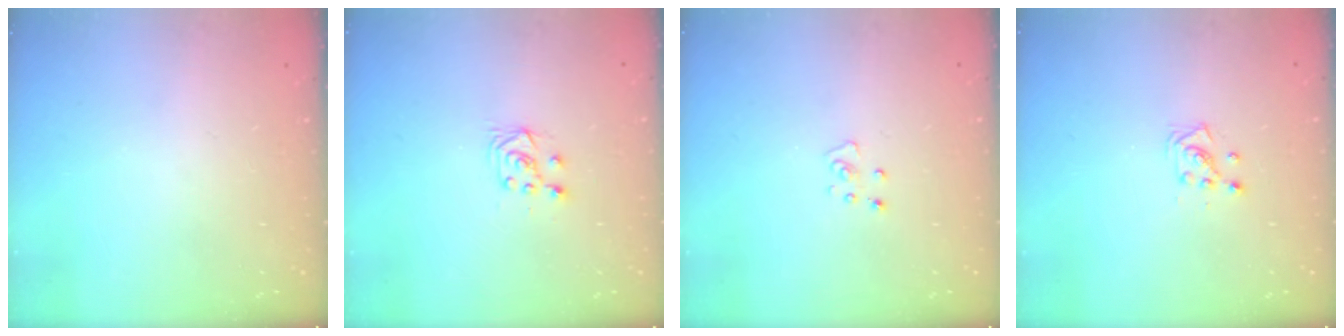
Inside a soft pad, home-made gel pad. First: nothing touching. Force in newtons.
{"total": 6.3, "press": 6.3, "slide": 0.7}
{"total": 3.1, "press": 3.1, "slide": 0.2}
{"total": 3.3, "press": 3.2, "slide": 0.5}